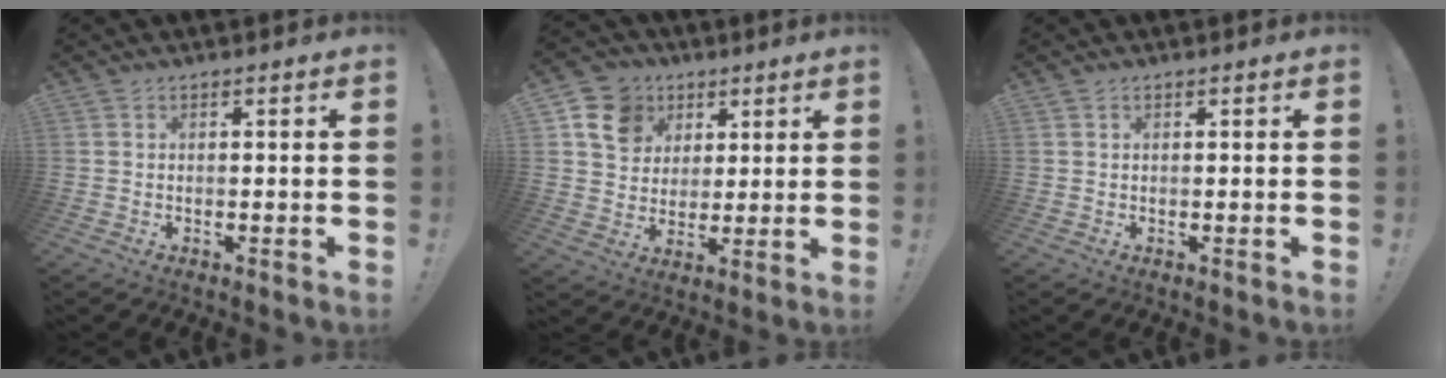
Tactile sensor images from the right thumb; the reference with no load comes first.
{"total": 12.9, "force": [5.6, 10.5, 4.8], "torque": [-0.066, -0.023, 0.114]}
{"total": 0.0}